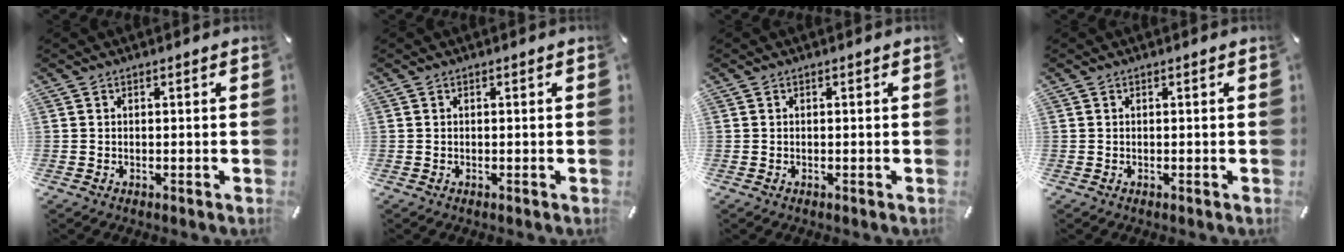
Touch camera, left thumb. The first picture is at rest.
{"total": 0.0}
{"total": 0.0}
{"total": 0.0}